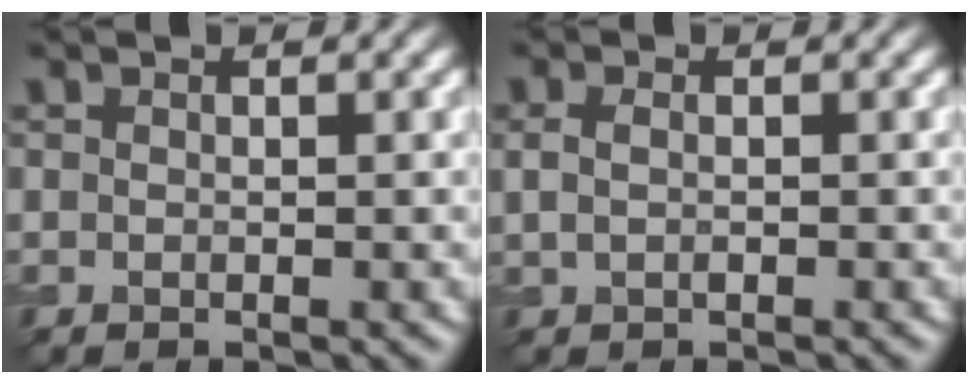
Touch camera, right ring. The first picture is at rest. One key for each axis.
{"total": 0.8, "fx": -0.1, "fy": 0.3, "fz": 0.7, "tx": -0.017, "ty": 0.005, "tz": -0.004}